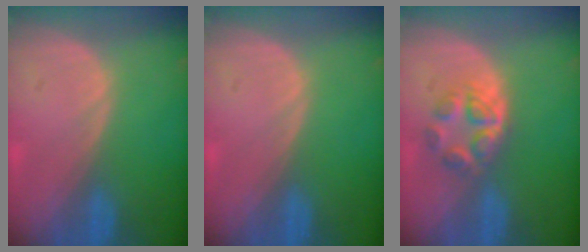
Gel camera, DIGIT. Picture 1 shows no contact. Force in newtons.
{"total": 0.0}
{"total": 5.2, "press": 4.8, "slide": 2.0}